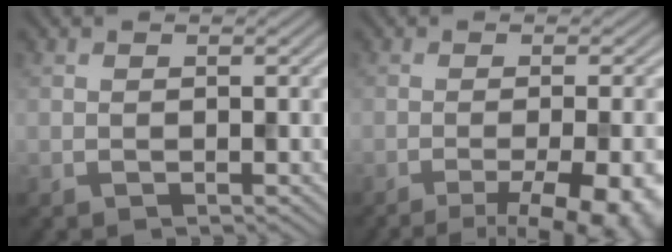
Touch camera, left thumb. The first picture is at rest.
{"total": 10.5, "force": [-5.2, 2.8, 8.7], "torque": [-0.110, -0.005, -0.061]}